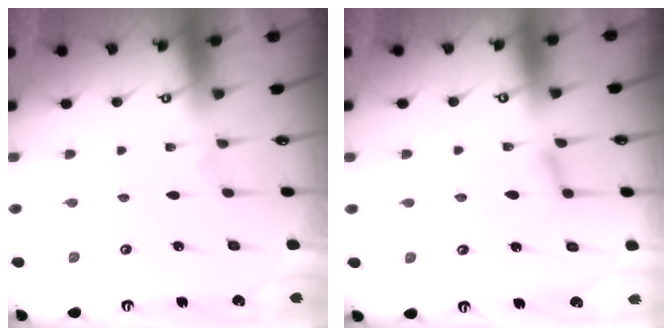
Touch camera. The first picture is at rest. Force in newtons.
{"total": 7.4, "press": 7.4, "slide": 0.6}